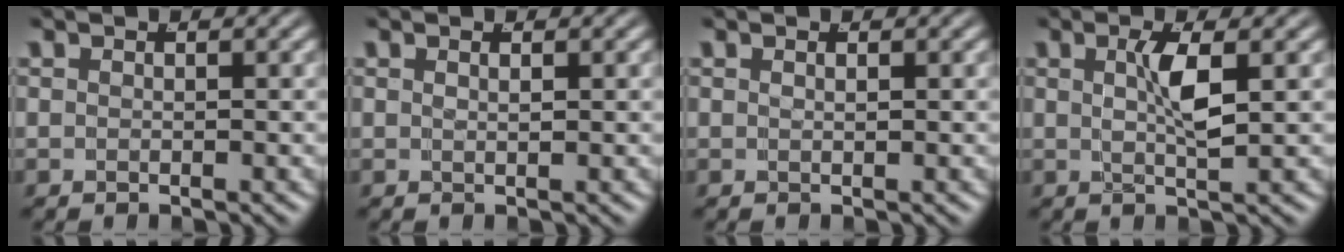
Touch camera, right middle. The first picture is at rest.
{"total": 0.7, "force": [0.2, -0.5, 0.5], "torque": [-0.008, -0.006, 0.012]}
{"total": 0.5, "force": [0.1, -0.5, 0.2], "torque": [-0.007, -0.007, 0.010]}
{"total": 2.6, "force": [0.6, -0.2, 2.5], "torque": [-0.048, -0.007, 0.017]}